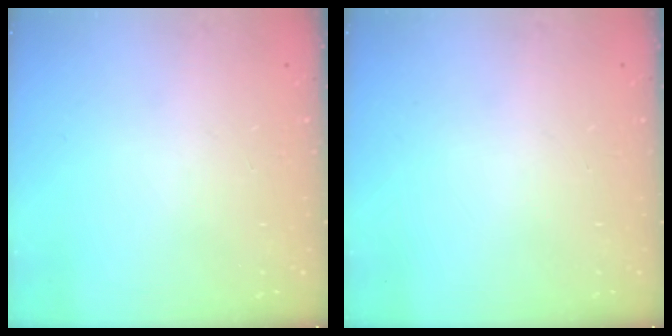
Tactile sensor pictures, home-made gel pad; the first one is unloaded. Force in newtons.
{"total": 0.0}